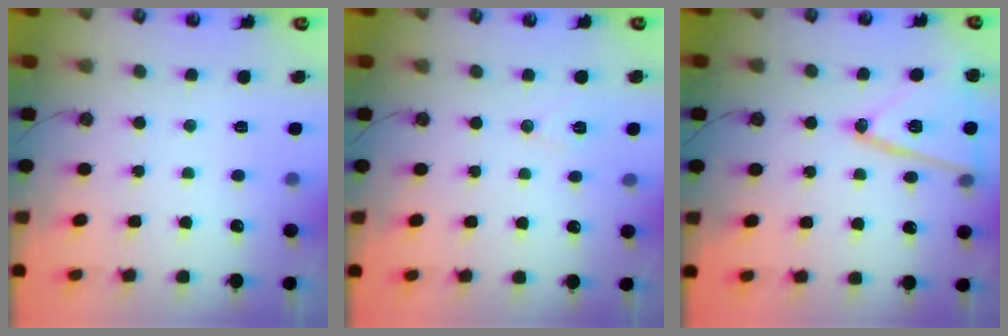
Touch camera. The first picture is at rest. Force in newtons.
{"total": 7.4, "press": 5.9, "slide": 4.5}
{"total": 15.5, "press": 15.1, "slide": 3.7}